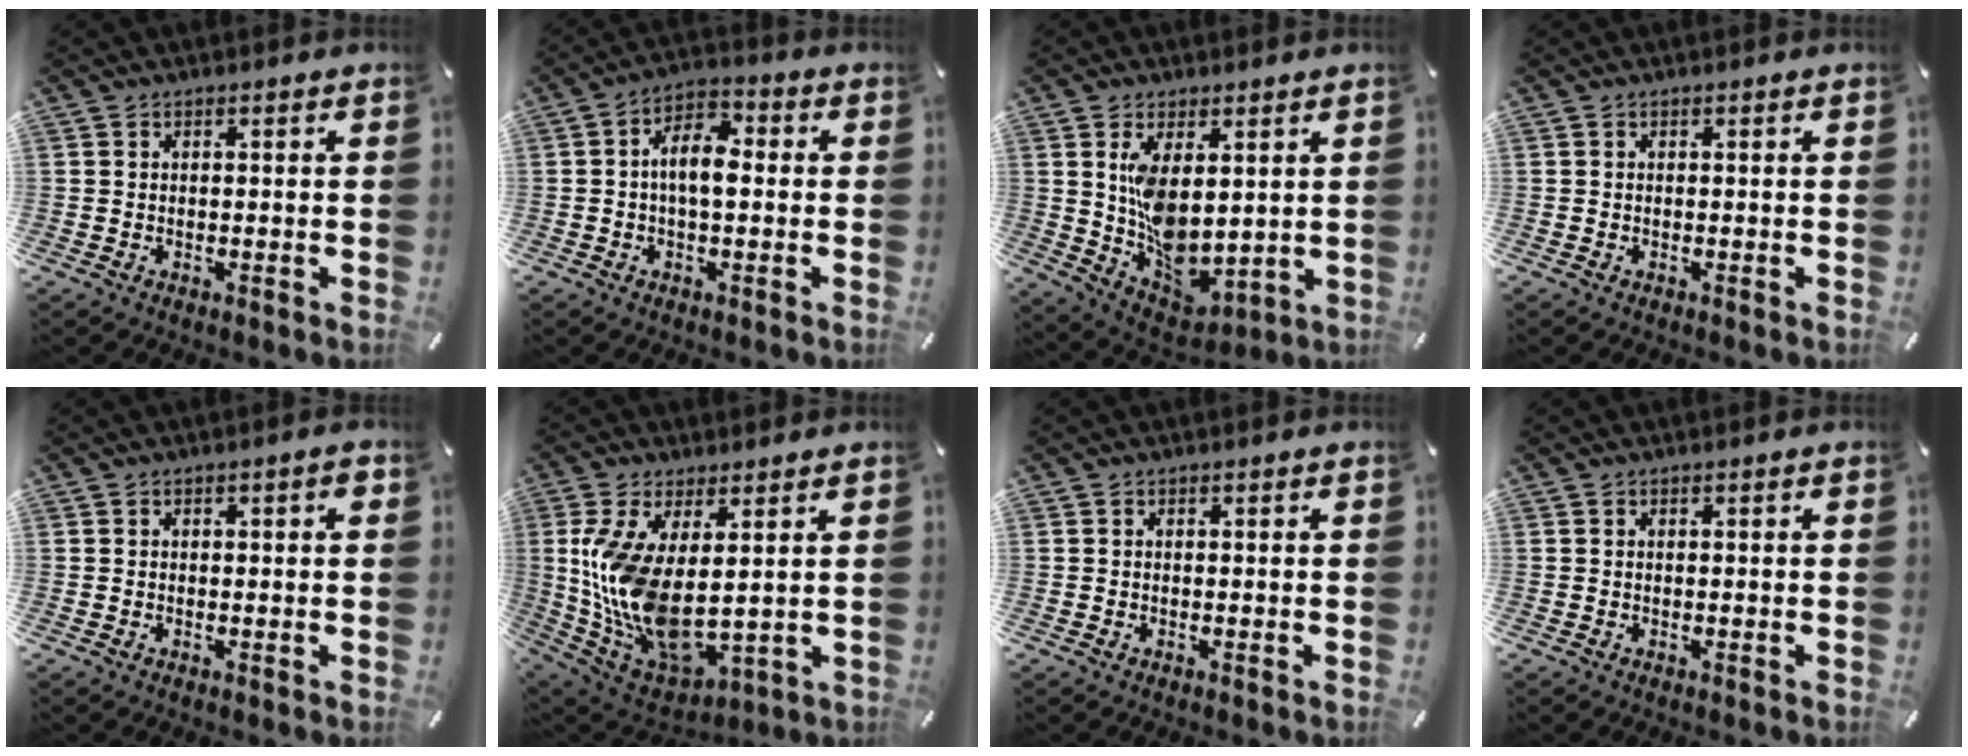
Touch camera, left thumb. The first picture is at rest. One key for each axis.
{"total": 7.5, "fx": -0.5, "fy": 3.9, "fz": 6.4, "tx": -0.111, "ty": 0.013, "tz": -0.010}
{"total": 10.0, "fx": 2.7, "fy": 6.3, "fz": 7.3, "tx": -0.130, "ty": -0.031, "tz": 0.057}
{"total": 0.0}
{"total": 1.6, "fx": 0.3, "fy": 0.6, "fz": 1.5, "tx": -0.028, "ty": 0.006, "tz": 0.003}
{"total": 14.4, "fx": 2.6, "fy": 7.4, "fz": 12.0, "tx": -0.258, "ty": -0.035, "tz": 0.057}
{"total": 0.0}
{"total": 0.0}